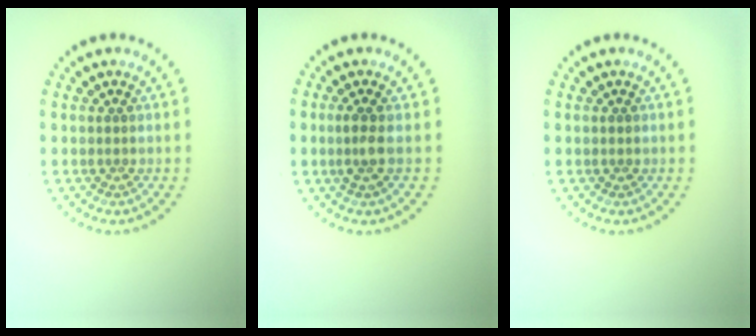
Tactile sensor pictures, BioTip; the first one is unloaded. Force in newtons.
{"total": 1.6, "press": 1.3, "slide": 1.0}
{"total": 0.6, "press": 0.6, "slide": 0.0}